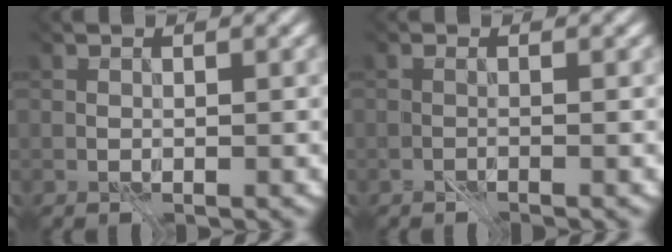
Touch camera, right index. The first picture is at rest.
{"total": 0.9, "force": [-0.4, 0.1, 0.8], "torque": [0.008, 0.003, -0.024]}